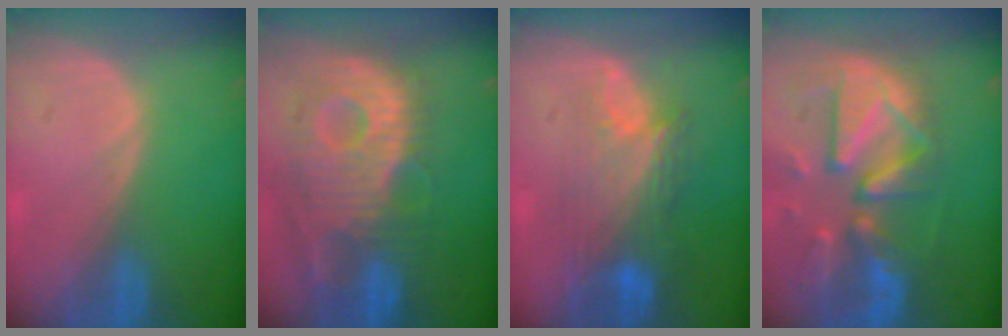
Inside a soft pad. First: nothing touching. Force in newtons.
{"total": 12.7, "press": 11.1, "slide": 6.2}
{"total": 9.6, "press": 8.1, "slide": 5.1}
{"total": 12.6, "press": 11.0, "slide": 6.2}